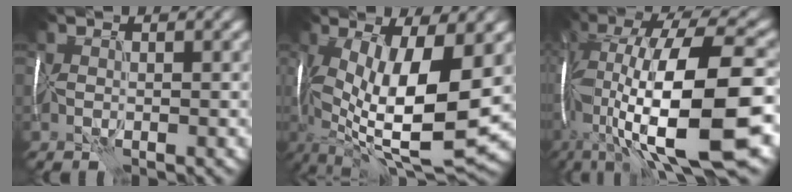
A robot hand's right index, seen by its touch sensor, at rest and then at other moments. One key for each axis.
{"total": 12.7, "fx": -0.9, "fy": 4.7, "fz": 11.8, "tx": -0.213, "ty": -0.011, "tz": -0.011}
{"total": 17.3, "fx": -3.3, "fy": 5.8, "fz": 16.0, "tx": -0.284, "ty": 0.017, "tz": -0.052}